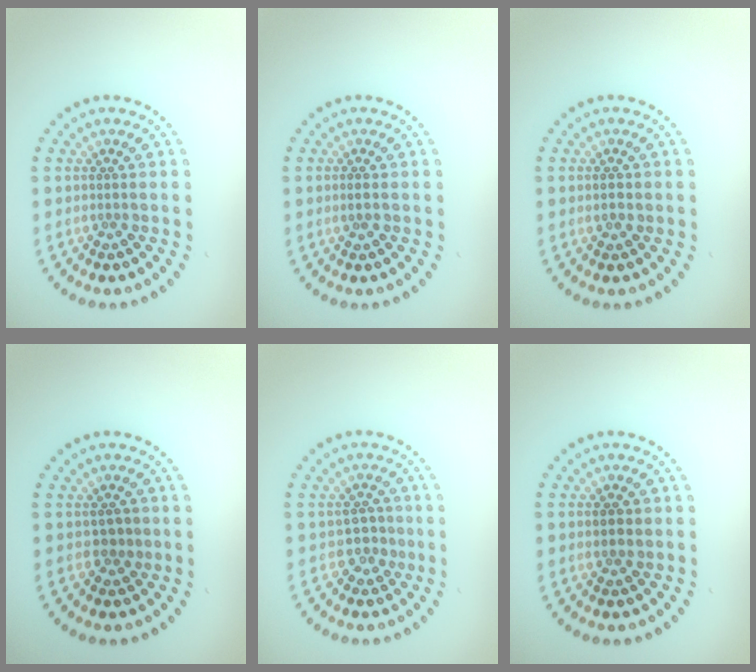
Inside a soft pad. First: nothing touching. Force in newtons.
{"total": 0.9, "press": 0.9, "slide": 0.2}
{"total": 1.1, "press": 1.1, "slide": 0.1}
{"total": 1.2, "press": 1.0, "slide": 0.7}
{"total": 1.6, "press": 1.3, "slide": 1.1}
{"total": 1.4, "press": 1.4, "slide": 0.2}